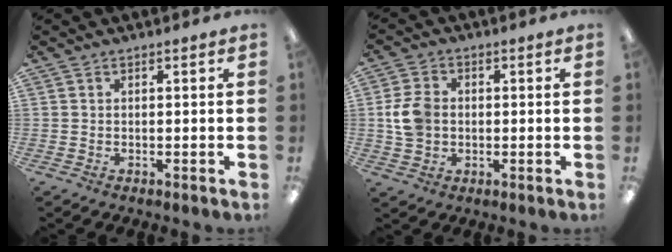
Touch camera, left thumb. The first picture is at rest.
{"total": 7.7, "force": [0.1, 6.1, 4.7], "torque": [-0.103, 0.008, 0.002]}